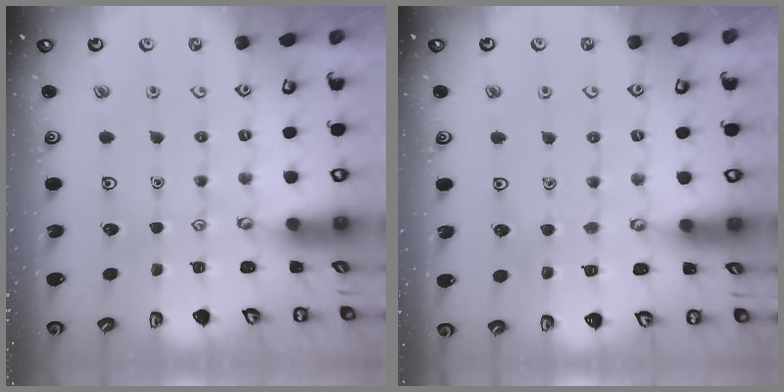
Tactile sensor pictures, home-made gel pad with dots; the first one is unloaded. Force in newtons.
{"total": 4.7, "press": 4.7, "slide": 0.4}